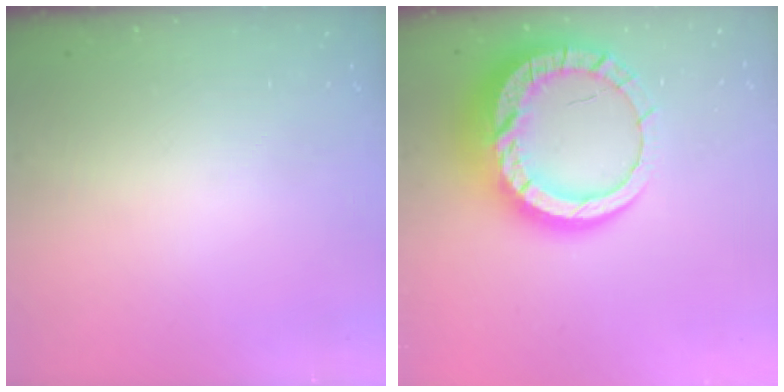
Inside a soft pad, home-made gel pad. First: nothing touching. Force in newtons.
{"total": 18.7, "press": 18.6, "slide": 1.5}